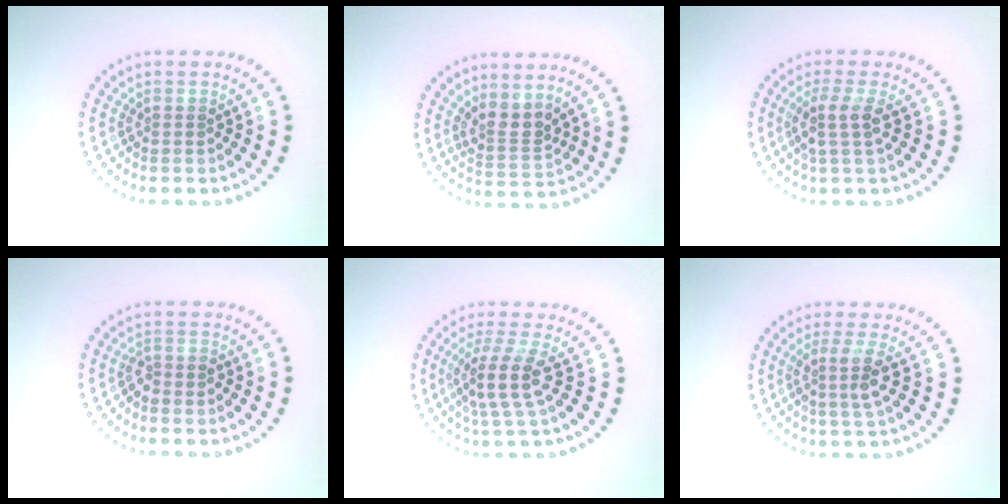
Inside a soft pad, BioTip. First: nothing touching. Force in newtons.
{"total": 2.6, "press": 1.9, "slide": 1.8}
{"total": 2.5, "press": 2.0, "slide": 1.6}
{"total": 1.4, "press": 1.1, "slide": 0.9}
{"total": 3.6, "press": 2.8, "slide": 2.4}
{"total": 2.8, "press": 2.1, "slide": 1.8}